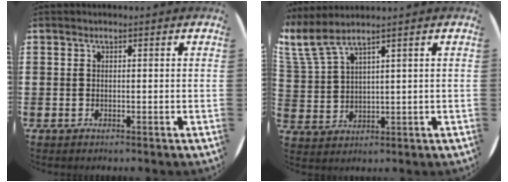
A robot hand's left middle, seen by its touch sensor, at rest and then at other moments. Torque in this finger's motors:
{"motor_torque": [-0.57, -1.56, 0.70, 0.21]}